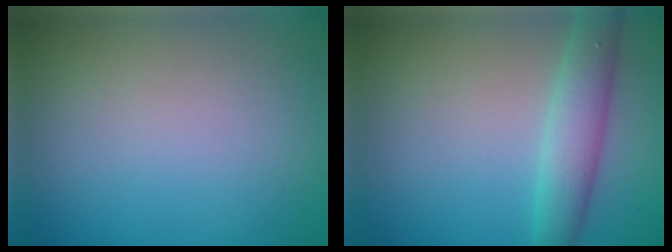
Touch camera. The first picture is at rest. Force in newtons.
{"total": 3.8, "press": 3.8, "slide": 0.1}